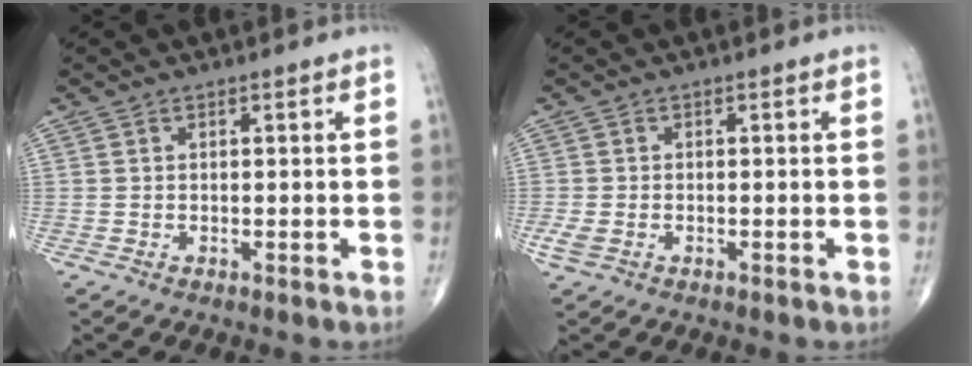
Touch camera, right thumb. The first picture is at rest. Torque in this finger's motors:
{"motor_torque": [0.63, 0.37, 0.25, -0.85, 0.04]}